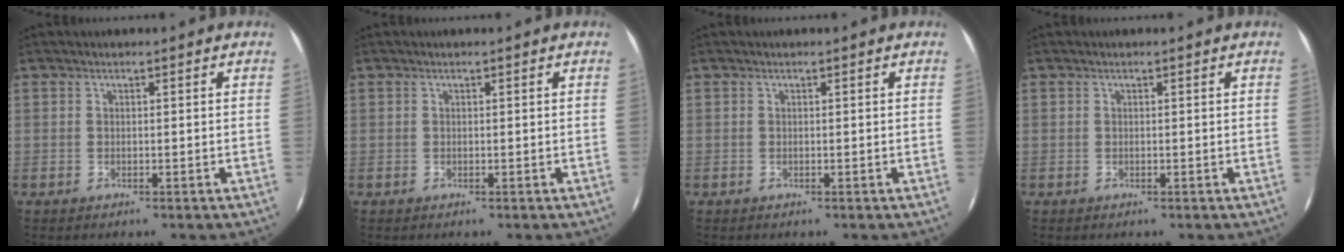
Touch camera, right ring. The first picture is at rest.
{"total": 0.0}
{"total": 0.0}
{"total": 0.0}